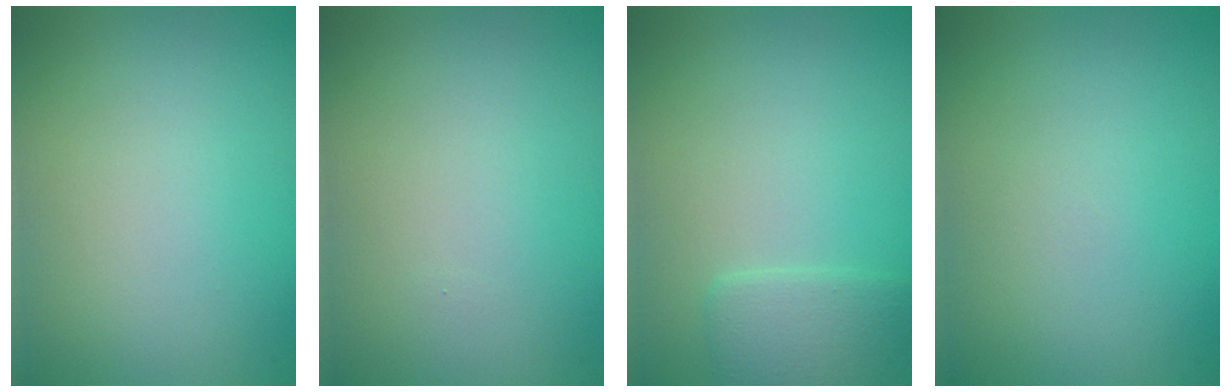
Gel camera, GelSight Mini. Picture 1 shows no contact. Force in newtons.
{"total": 0.0}
{"total": 2.0, "press": 2.0, "slide": 0.3}
{"total": 0.0}